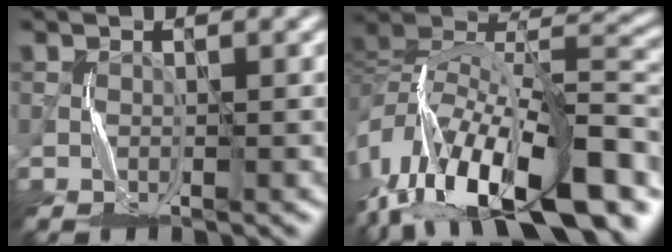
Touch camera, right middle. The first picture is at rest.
{"total": 16.1, "force": [-7.8, 7.2, 12.1], "torque": [-0.217, 0.038, -0.141]}